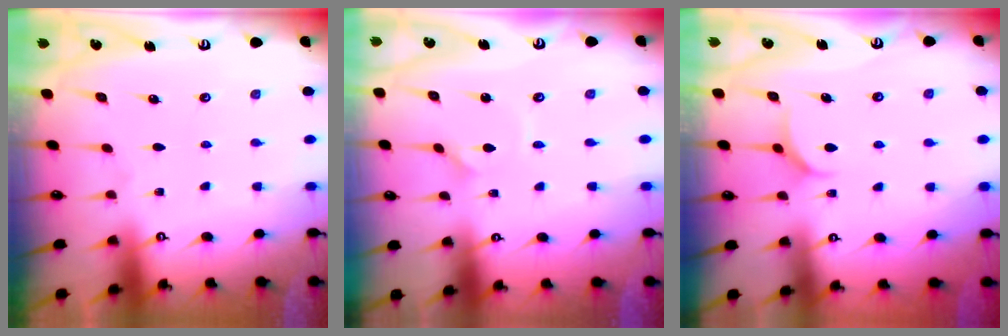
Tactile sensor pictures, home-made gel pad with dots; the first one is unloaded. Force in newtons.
{"total": 0.7, "press": 0.7, "slide": 0.0}
{"total": 6.7, "press": 6.7, "slide": 0.6}